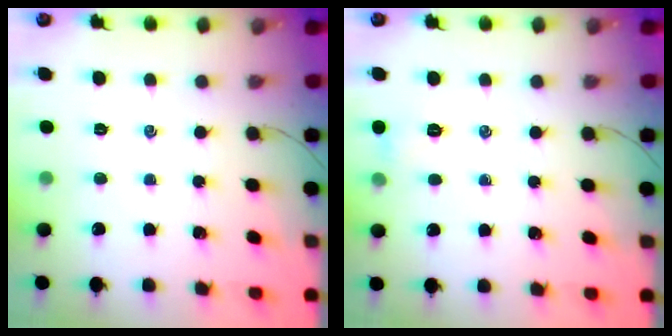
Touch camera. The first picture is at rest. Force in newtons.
{"total": 5.6, "press": 5.4, "slide": 1.2}